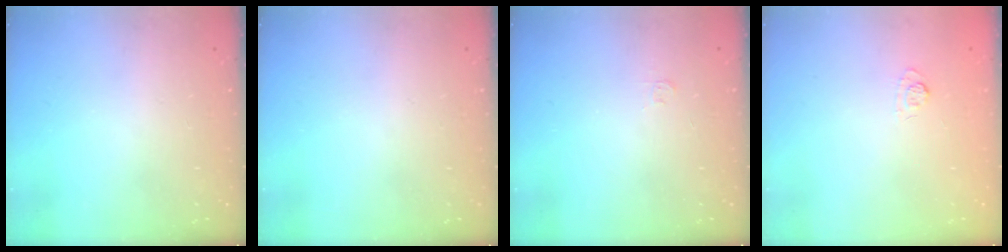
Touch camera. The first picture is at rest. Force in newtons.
{"total": 0.0}
{"total": 2.8, "press": 2.8, "slide": 0.4}
{"total": 2.2, "press": 1.8, "slide": 1.3}